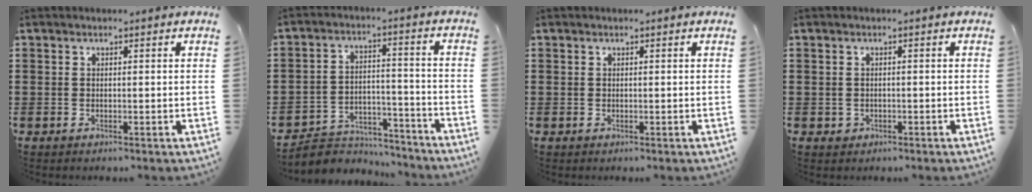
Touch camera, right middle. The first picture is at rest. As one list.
[{"total": 5.2, "force": [-4.9, 1.7, 0.1], "torque": [-0.005, 0.016, -0.101]}, {"total": 0.0}, {"total": 0.8, "force": [-0.3, 0.7, 0.2], "torque": [-0.007, 0.004, -0.007]}]